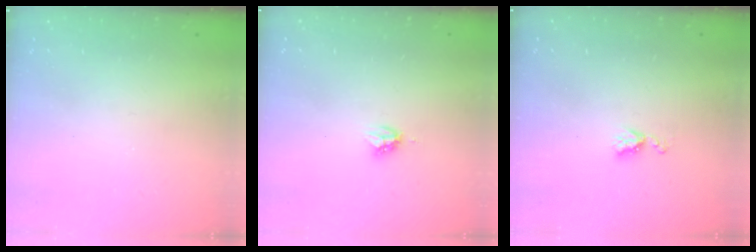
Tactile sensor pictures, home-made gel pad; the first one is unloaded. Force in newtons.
{"total": 3.9, "press": 3.9, "slide": 0.5}
{"total": 4.5, "press": 4.5, "slide": 0.5}